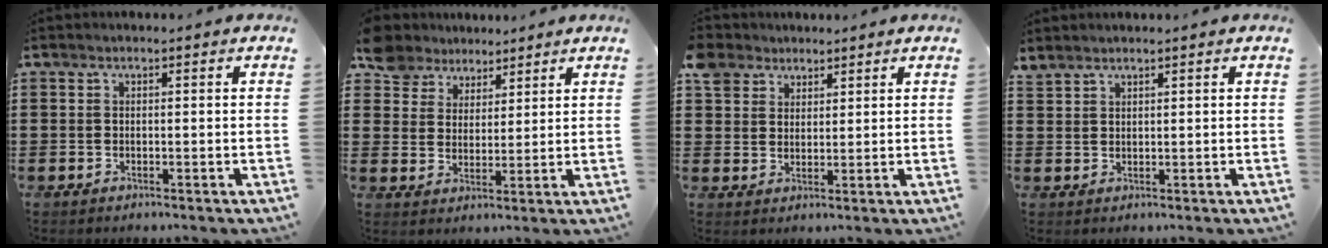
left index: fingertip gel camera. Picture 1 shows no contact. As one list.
[{"total": 5.8, "force": [4.8, 3.1, 0.5], "torque": [-0.039, -0.001, 0.093]}, {"total": 4.7, "force": [3.3, 3.3, 0.6], "torque": [-0.025, 0.008, 0.061]}, {"total": 1.6, "force": [1.6, 0.1, 0.2], "torque": [-0.006, -0.001, 0.031]}]